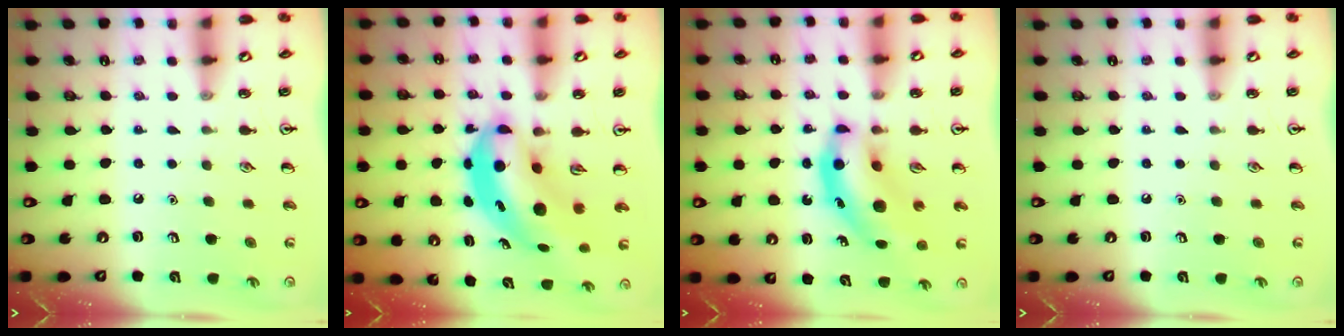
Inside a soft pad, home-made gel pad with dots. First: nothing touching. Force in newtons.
{"total": 8.0, "press": 7.7, "slide": 2.0}
{"total": 9.7, "press": 9.3, "slide": 2.7}
{"total": 0.0}